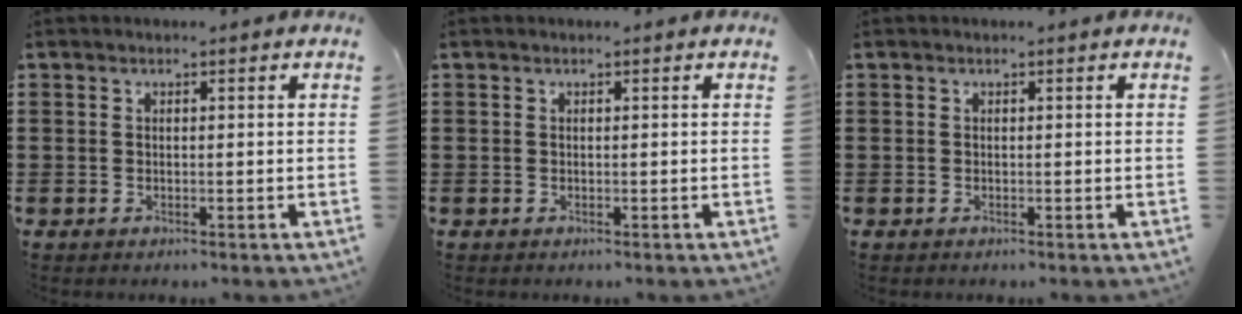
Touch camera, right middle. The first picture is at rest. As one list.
[{"total": 0.0}, {"total": 0.0}]